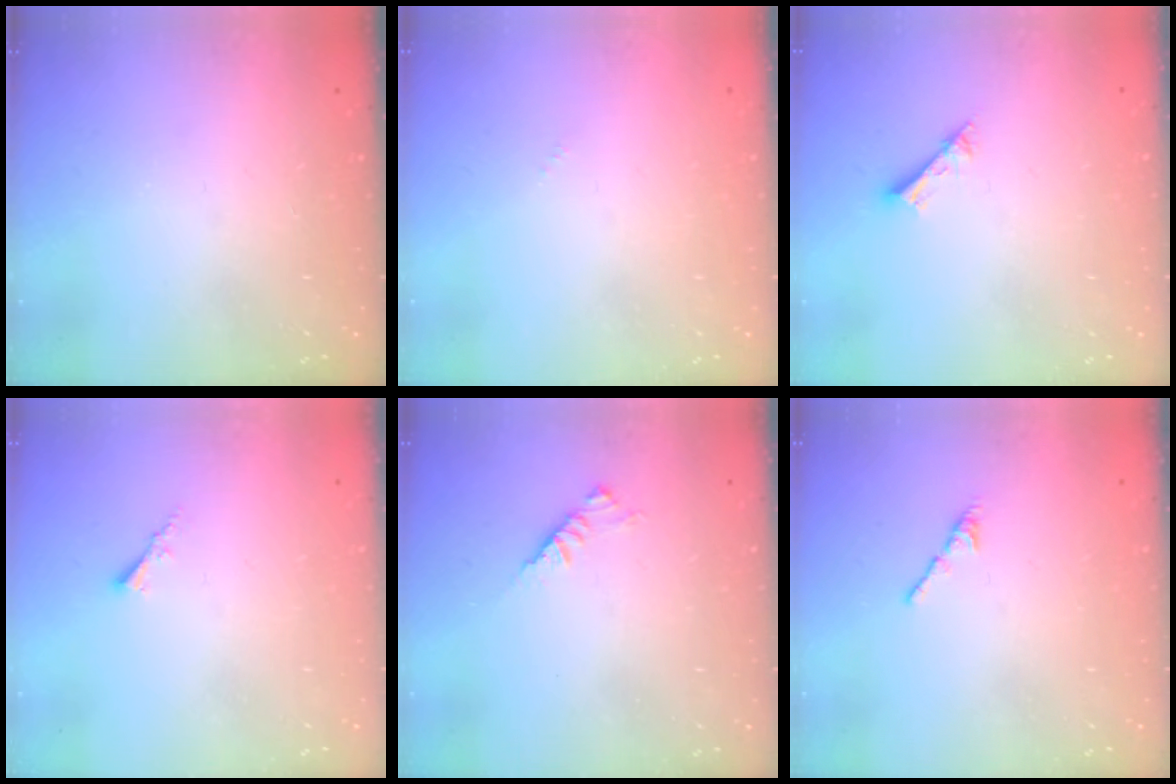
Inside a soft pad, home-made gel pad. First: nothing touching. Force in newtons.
{"total": 0.0}
{"total": 2.6, "press": 2.6, "slide": 0.1}
{"total": 1.7, "press": 1.6, "slide": 0.4}
{"total": 2.9, "press": 2.8, "slide": 0.7}
{"total": 2.7, "press": 2.6, "slide": 0.8}